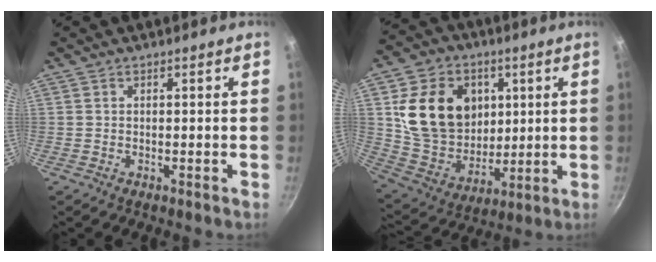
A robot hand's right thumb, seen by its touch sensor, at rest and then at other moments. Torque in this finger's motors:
{"motor_torque": [-0.47, 0.40, 0.09, -0.21, -0.21]}